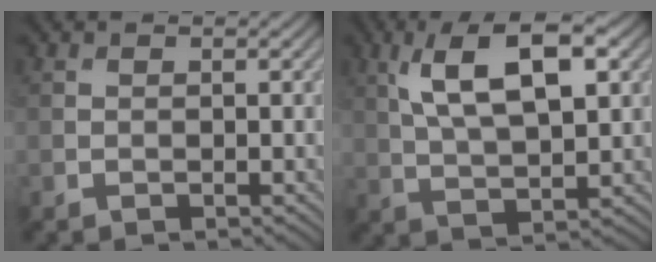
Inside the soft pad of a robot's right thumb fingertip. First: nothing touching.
{"total": 11.0, "force": [4.1, 4.4, 9.2], "torque": [-0.170, 0.008, 0.072]}